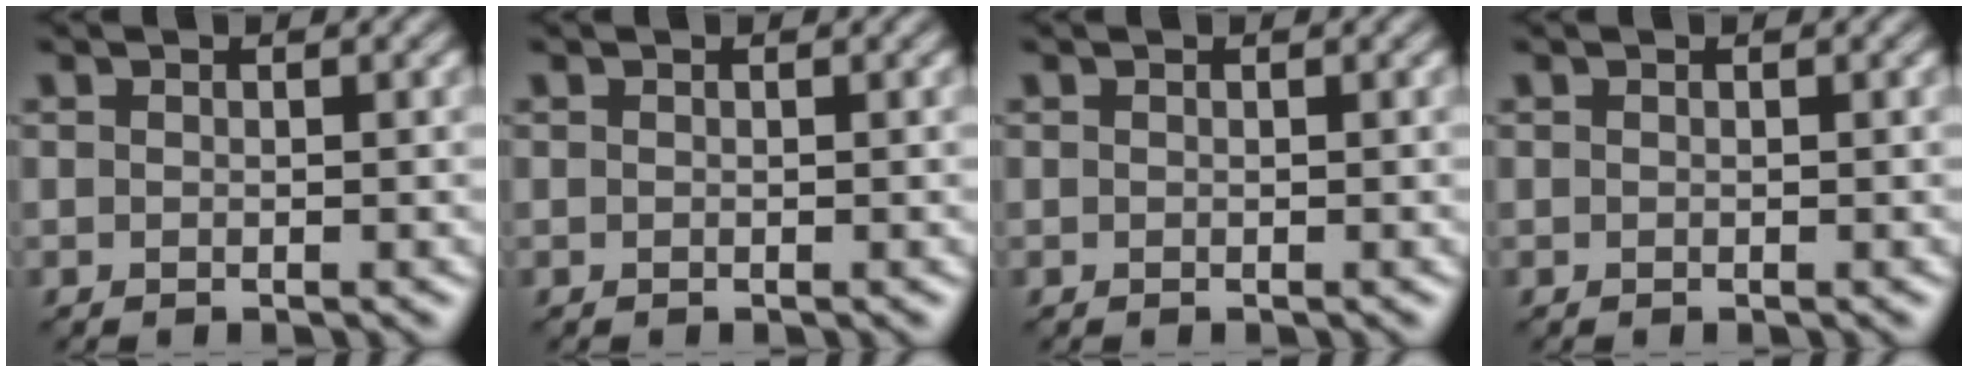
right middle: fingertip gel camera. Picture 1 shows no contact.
{"total": 0.0}
{"total": 0.0}
{"total": 0.0}